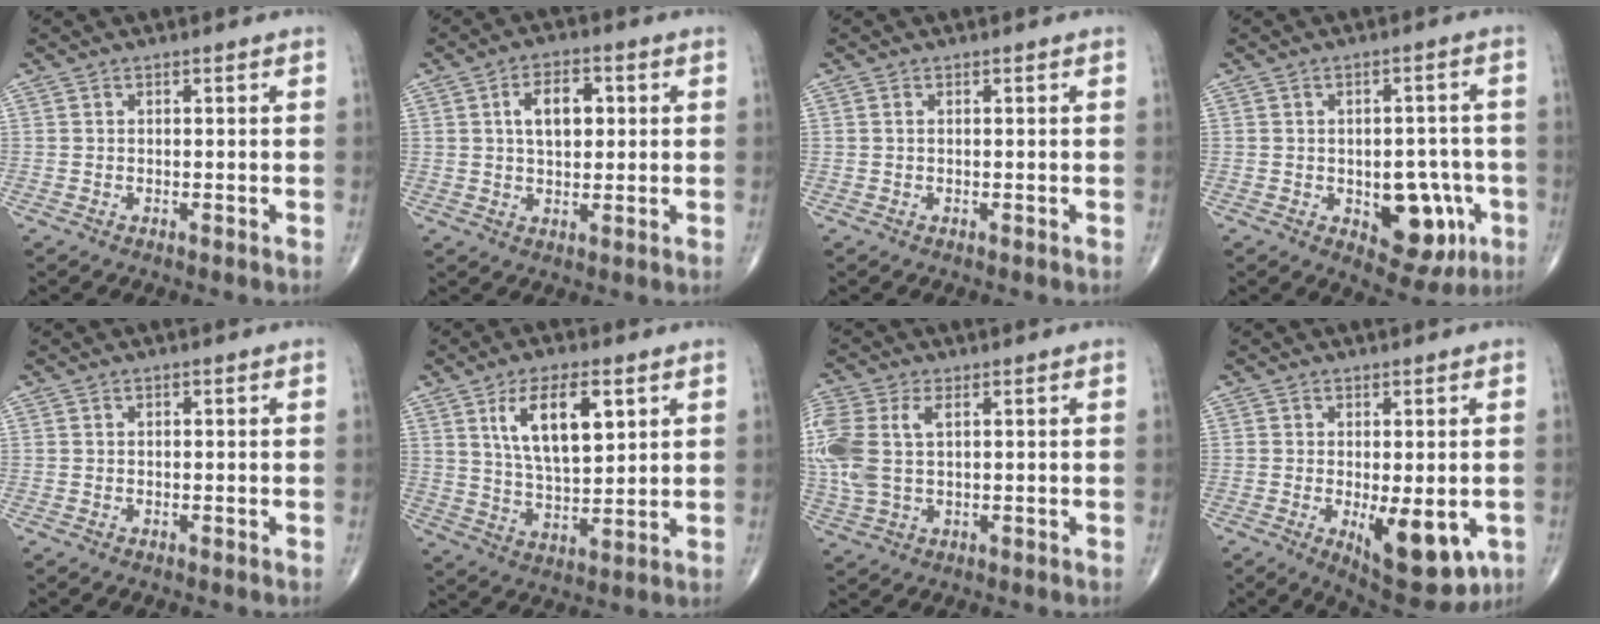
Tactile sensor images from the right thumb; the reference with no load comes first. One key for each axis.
{"total": 7.3, "fx": 1.6, "fy": 4.1, "fz": 5.8, "tx": -0.083, "ty": 0.002, "tz": 0.026}
{"total": 0.0}
{"total": 11.4, "fx": -3.4, "fy": 6.6, "fz": 8.6, "tx": -0.063, "ty": 0.016, "tz": -0.032}
{"total": 0.0}
{"total": 12.4, "fx": 4.9, "fy": 5.2, "fz": 10.2, "tx": -0.167, "ty": -0.021, "tz": 0.096}
{"total": 11.7, "fx": 2.3, "fy": 6.7, "fz": 9.2, "tx": -0.256, "ty": 0.016, "tz": 0.050}
{"total": 11.7, "fx": -3.3, "fy": 4.9, "fz": 10.1, "tx": -0.125, "ty": -0.019, "tz": -0.034}